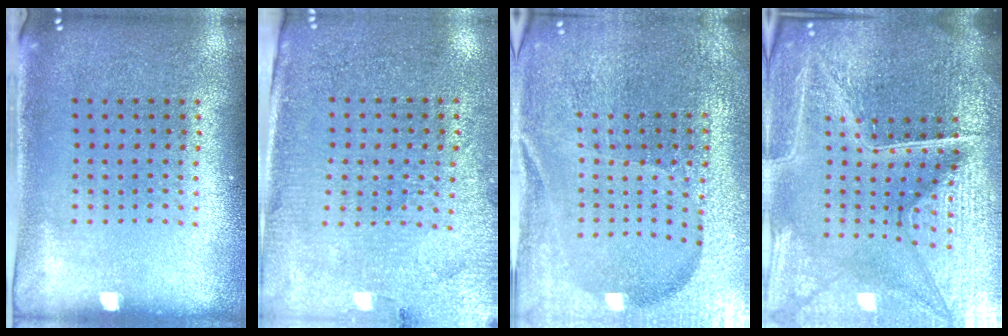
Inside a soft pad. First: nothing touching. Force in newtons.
{"total": 3.1, "press": 2.8, "slide": 1.3}
{"total": 4.9, "press": 4.6, "slide": 1.6}
{"total": 7.1, "press": 6.2, "slide": 3.4}